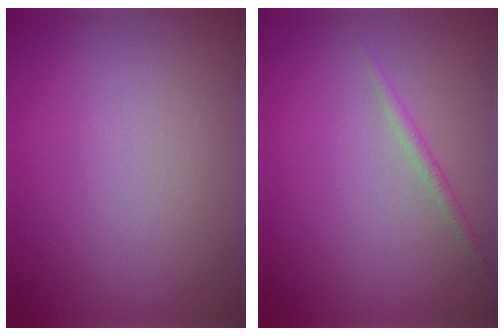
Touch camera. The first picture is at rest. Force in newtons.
{"total": 1.0, "press": 1.0, "slide": 0.1}